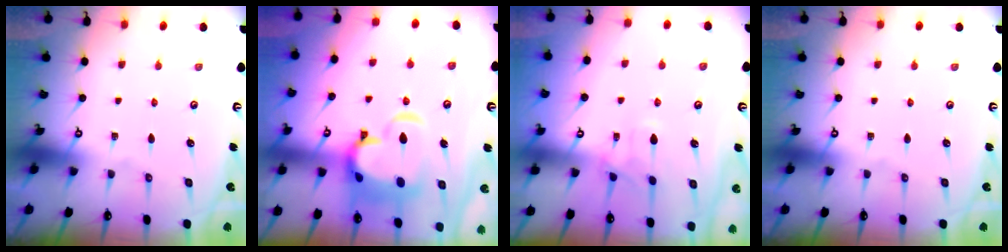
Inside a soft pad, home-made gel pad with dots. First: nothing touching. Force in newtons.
{"total": 11.1, "press": 11.0, "slide": 1.9}
{"total": 1.7, "press": 1.1, "slide": 1.2}
{"total": 0.0}